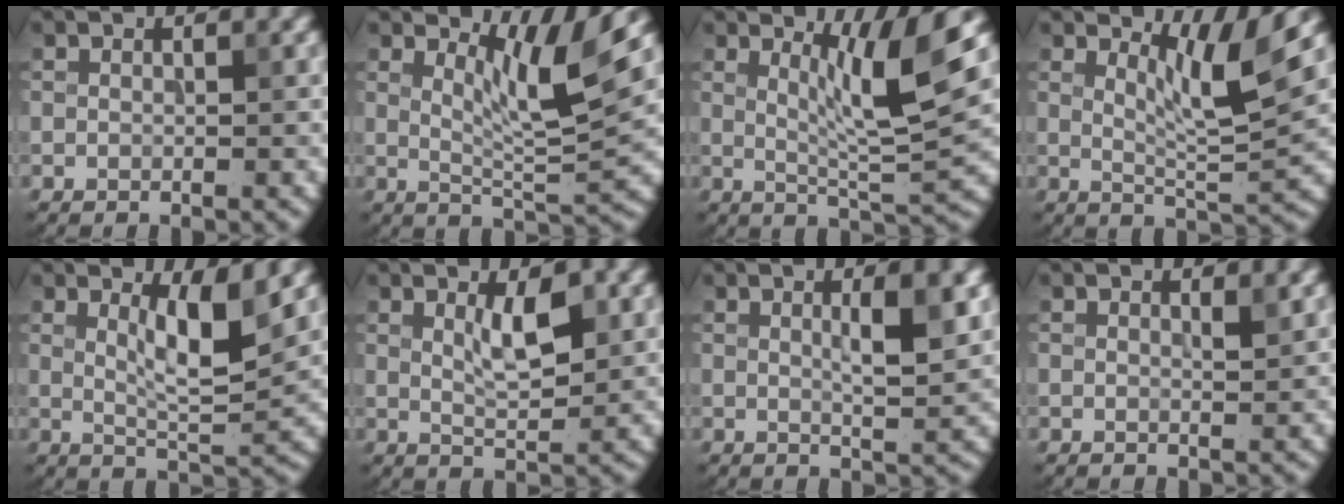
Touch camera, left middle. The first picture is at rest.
{"total": 5.4, "force": [3.0, 0.9, 4.4], "torque": [-0.073, -0.009, 0.055]}
{"total": 6.6, "force": [2.5, 0.9, 6.1], "torque": [-0.098, -0.008, 0.043]}
{"total": 4.8, "force": [2.7, 0.8, 3.9], "torque": [-0.067, -0.009, 0.049]}
{"total": 4.7, "force": [1.7, 1.0, 4.3], "torque": [-0.072, -0.008, 0.033]}
{"total": 3.1, "force": [1.1, 0.9, 2.8], "torque": [-0.050, -0.003, 0.021]}
{"total": 4.1, "force": [1.0, 0.8, 3.8], "torque": [-0.055, -0.001, 0.016]}
{"total": 0.8, "force": [0.5, 0.1, 0.6], "torque": [-0.006, -0.003, 0.008]}